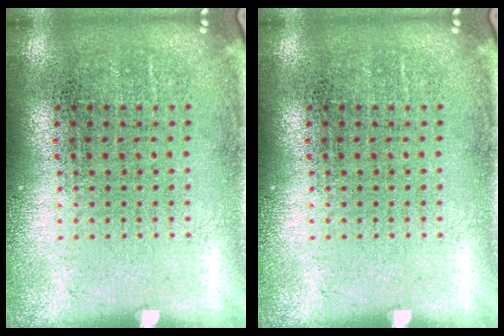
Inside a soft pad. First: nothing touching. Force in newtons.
{"total": 0.0}